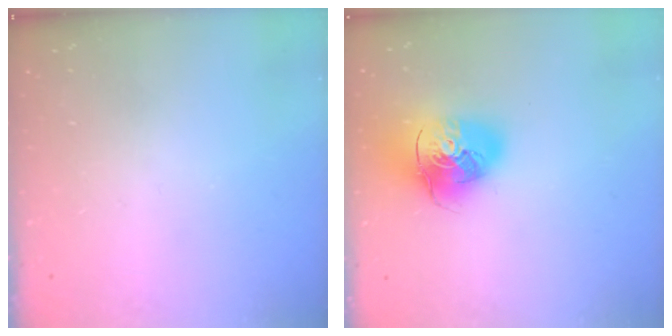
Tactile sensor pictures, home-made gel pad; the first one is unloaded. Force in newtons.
{"total": 16.2, "press": 16.0, "slide": 2.4}